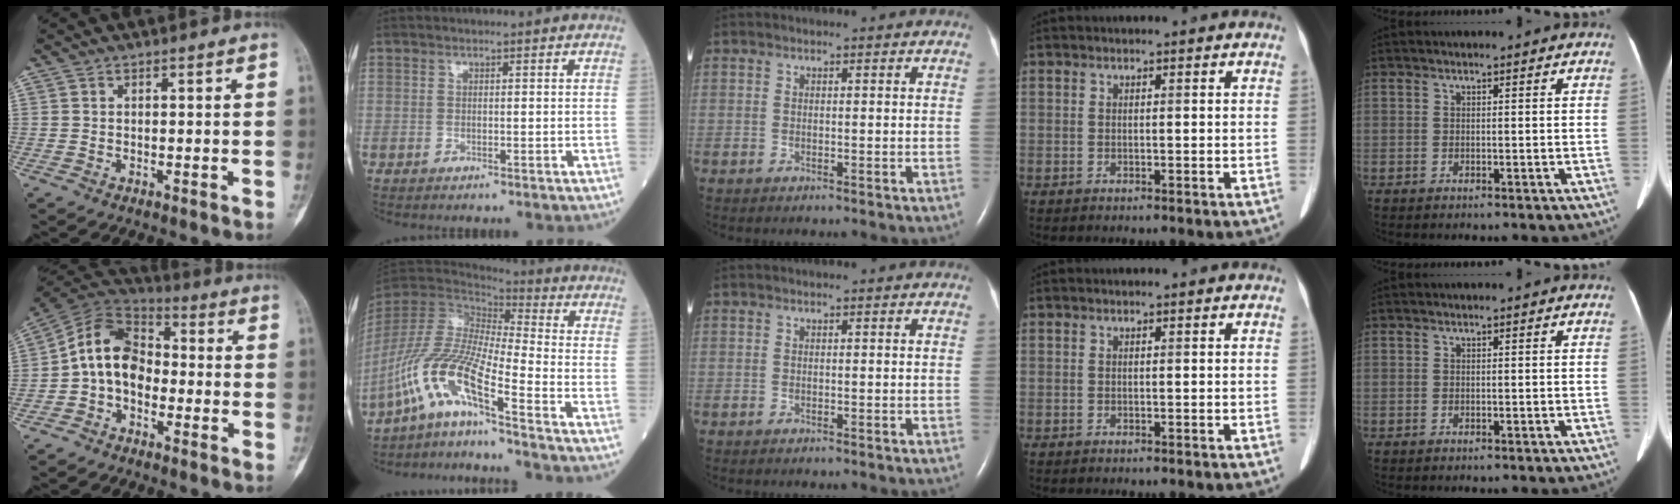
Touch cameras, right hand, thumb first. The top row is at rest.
{"thumb": {"total": 11.6, "force": [-1.9, 8.6, 7.5], "torque": [-0.112, 0.042, -0.050]}, "index": {"total": 11.3, "force": [-7.3, 0.0, 8.6], "torque": [-0.184, -0.008, -0.148]}}